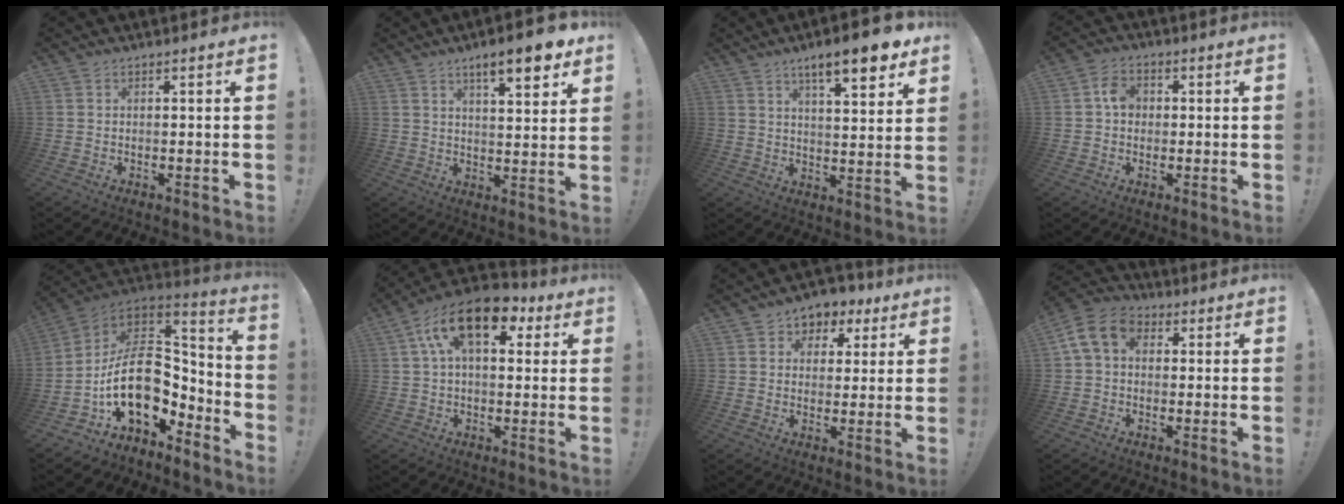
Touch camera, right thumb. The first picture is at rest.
{"total": 10.3, "force": [6.5, 2.4, 7.6], "torque": [-0.101, -0.036, 0.104]}
{"total": 11.6, "force": [7.7, 2.2, 8.5], "torque": [-0.113, -0.049, 0.119]}
{"total": 5.5, "force": [0.4, 4.5, 3.2], "torque": [-0.040, 0.007, 0.006]}
{"total": 23.0, "force": [-2.1, 15.5, 17.0], "torque": [-0.295, 0.006, -0.012]}
{"total": 16.1, "force": [6.5, 8.4, 12.2], "torque": [-0.211, -0.009, 0.114]}
{"total": 5.7, "force": [1.8, 5.3, 1.3], "torque": [-0.002, -0.016, 0.034]}
{"total": 10.7, "force": [2.7, 7.9, 6.7], "torque": [-0.121, 0.014, 0.060]}